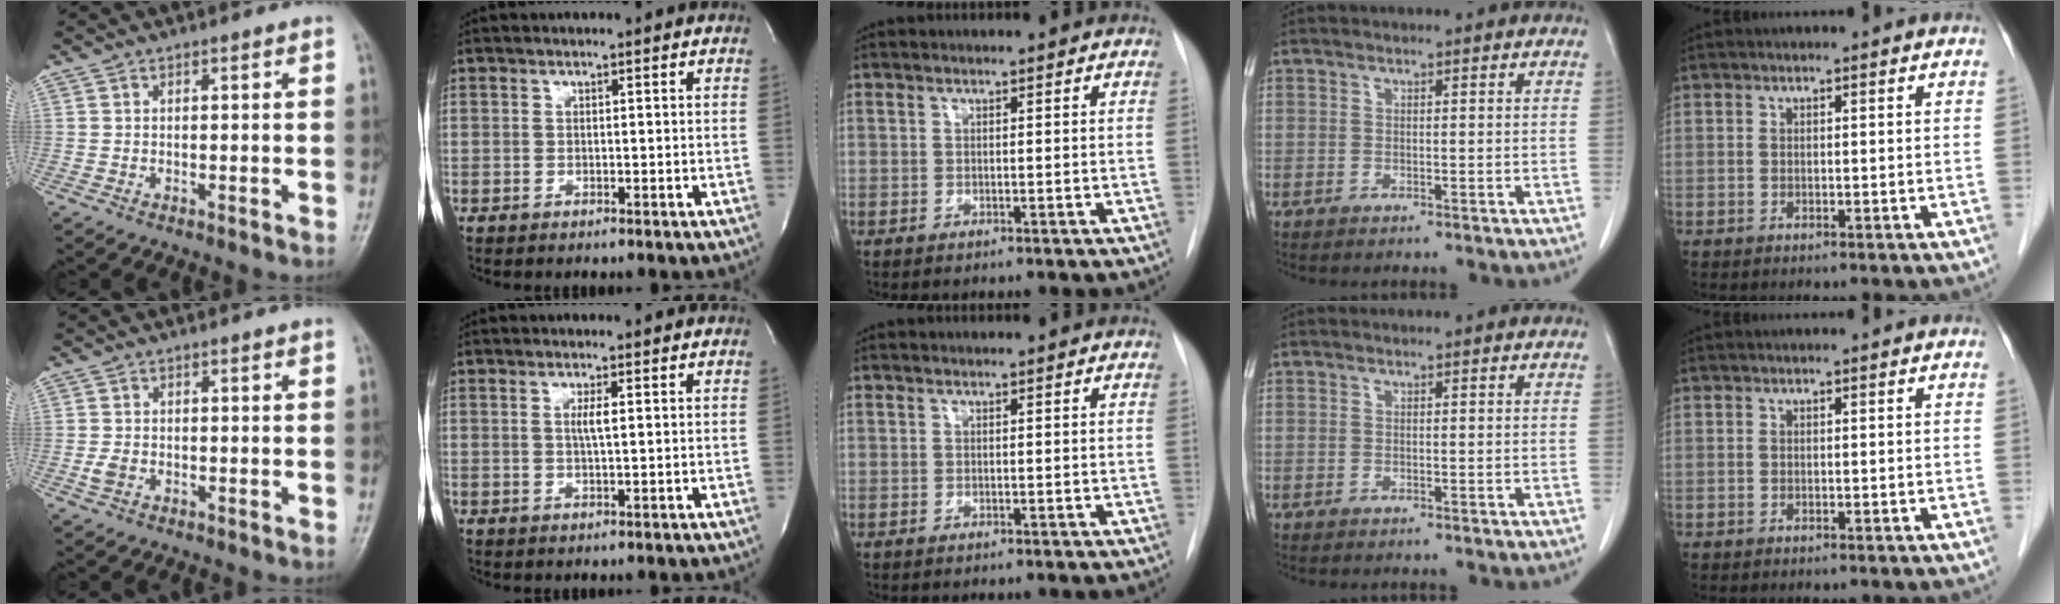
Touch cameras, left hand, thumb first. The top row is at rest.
{"thumb": {"total": 1.8, "force": [-0.4, 1.3, 1.3], "torque": [-0.028, 0.000, -0.008]}, "index": {"total": 2.0, "force": [0.4, -0.1, 1.9], "torque": [-0.042, -0.001, 0.008]}}